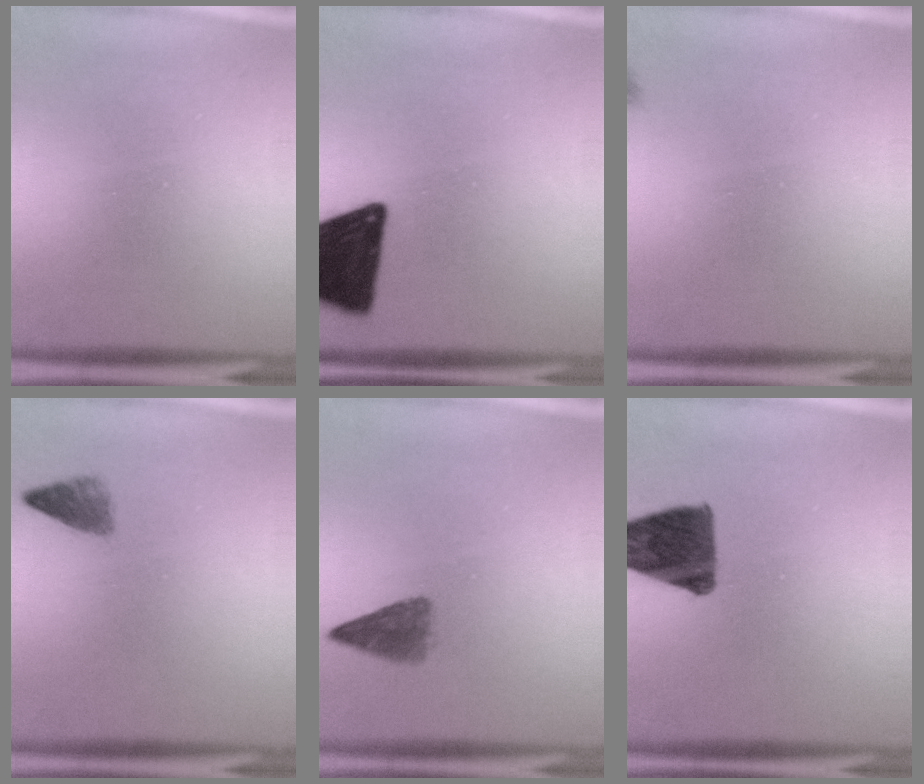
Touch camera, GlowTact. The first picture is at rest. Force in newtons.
{"total": 19.5}
{"total": 0.9}
{"total": 2.2}
{"total": 2.7}
{"total": 11.6}